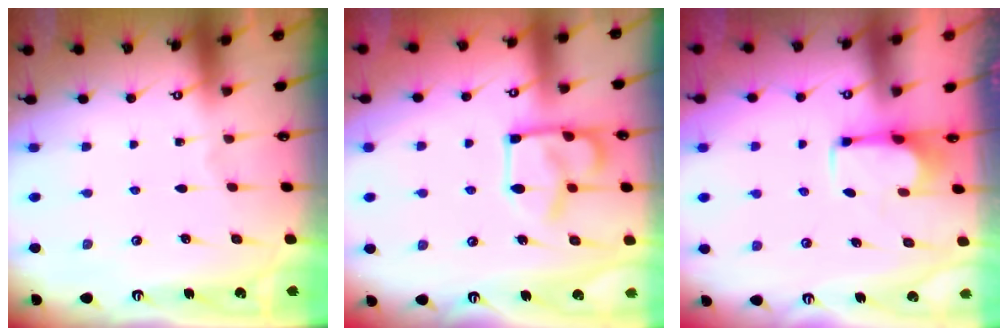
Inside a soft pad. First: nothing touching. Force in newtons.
{"total": 9.6, "press": 9.5, "slide": 1.5}
{"total": 2.8, "press": 2.6, "slide": 1.0}